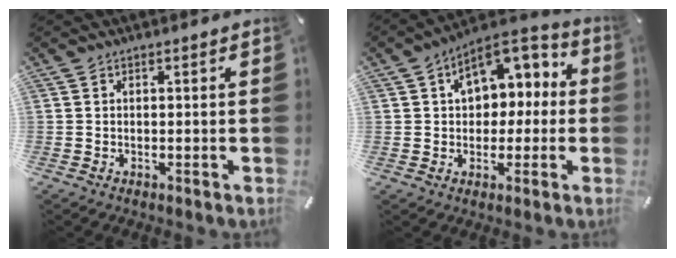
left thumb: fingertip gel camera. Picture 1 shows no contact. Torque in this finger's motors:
{"motor_torque": [1.11, 1.38, 0.23, 0.05, 0.13]}